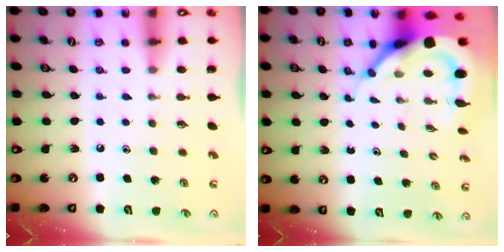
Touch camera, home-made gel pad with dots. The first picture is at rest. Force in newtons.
{"total": 9.5, "press": 9.5, "slide": 1.0}